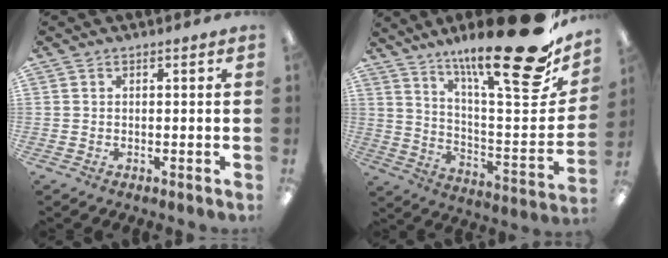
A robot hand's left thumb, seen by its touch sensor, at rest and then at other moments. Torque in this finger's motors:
{"motor_torque": [0.75, 0.16, 1.46, -1.31, 0.11]}